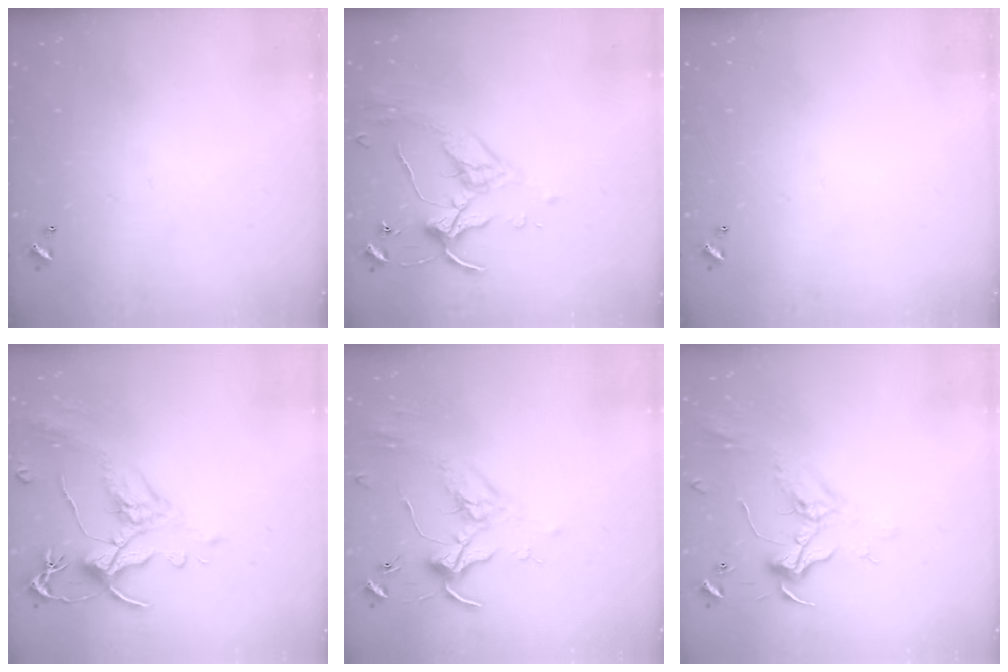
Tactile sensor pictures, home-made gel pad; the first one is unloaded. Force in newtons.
{"total": 3.9, "press": 3.8, "slide": 0.5}
{"total": 0.0}
{"total": 1.6, "press": 1.1, "slide": 1.2}
{"total": 1.8, "press": 1.8, "slide": 0.4}
{"total": 2.4, "press": 2.3, "slide": 0.8}